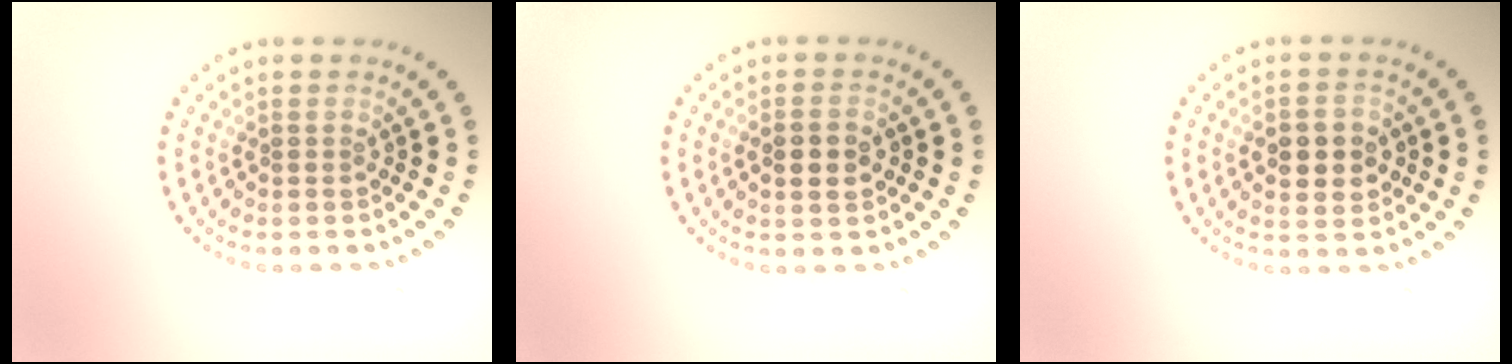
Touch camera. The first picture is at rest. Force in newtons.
{"total": 2.4, "press": 2.3, "slide": 0.3}
{"total": 4.5, "press": 4.5, "slide": 0.3}